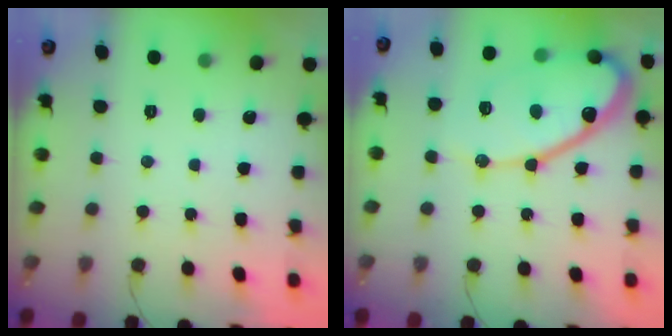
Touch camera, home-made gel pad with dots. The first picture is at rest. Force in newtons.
{"total": 17.5, "press": 17.4, "slide": 1.5}